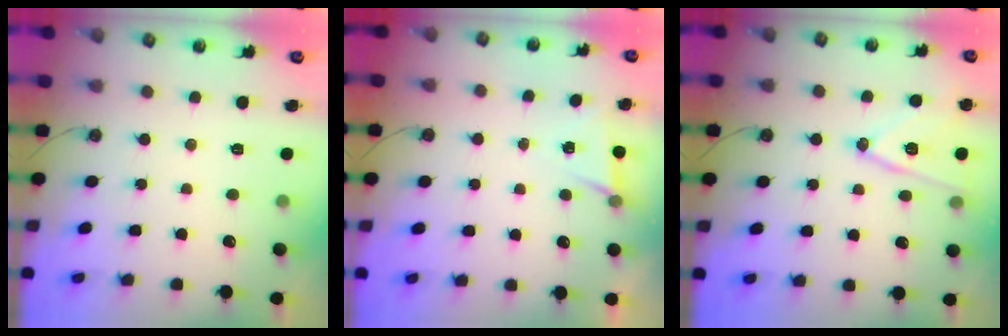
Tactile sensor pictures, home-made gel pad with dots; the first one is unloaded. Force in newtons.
{"total": 4.7, "press": 1.6, "slide": 4.4}
{"total": 13.0, "press": 12.7, "slide": 2.8}